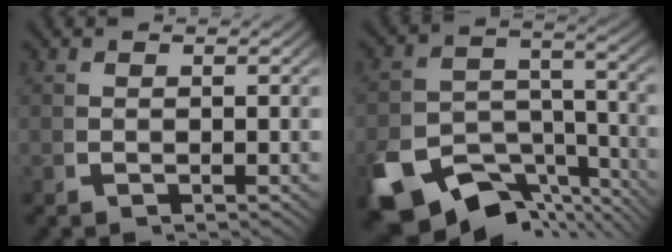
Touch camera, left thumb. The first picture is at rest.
{"total": 12.8, "force": [-8.1, 7.2, 6.8], "torque": [-0.116, -0.046, -0.116]}